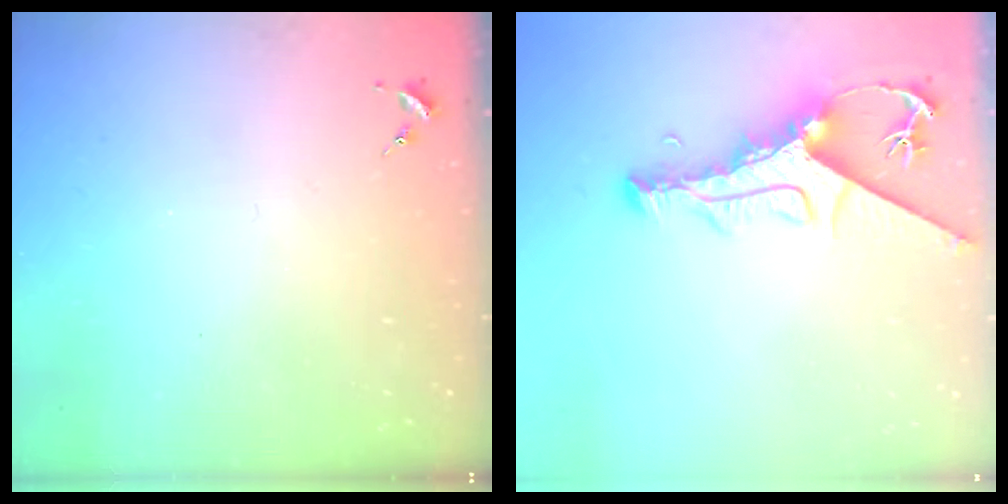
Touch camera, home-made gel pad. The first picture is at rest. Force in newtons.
{"total": 11.0, "press": 10.9, "slide": 1.4}